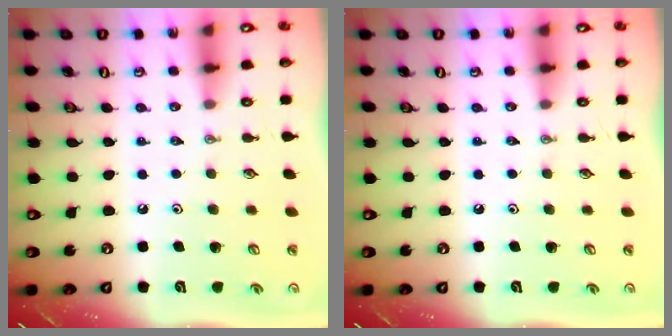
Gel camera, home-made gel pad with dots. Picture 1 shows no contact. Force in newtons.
{"total": 0.0}